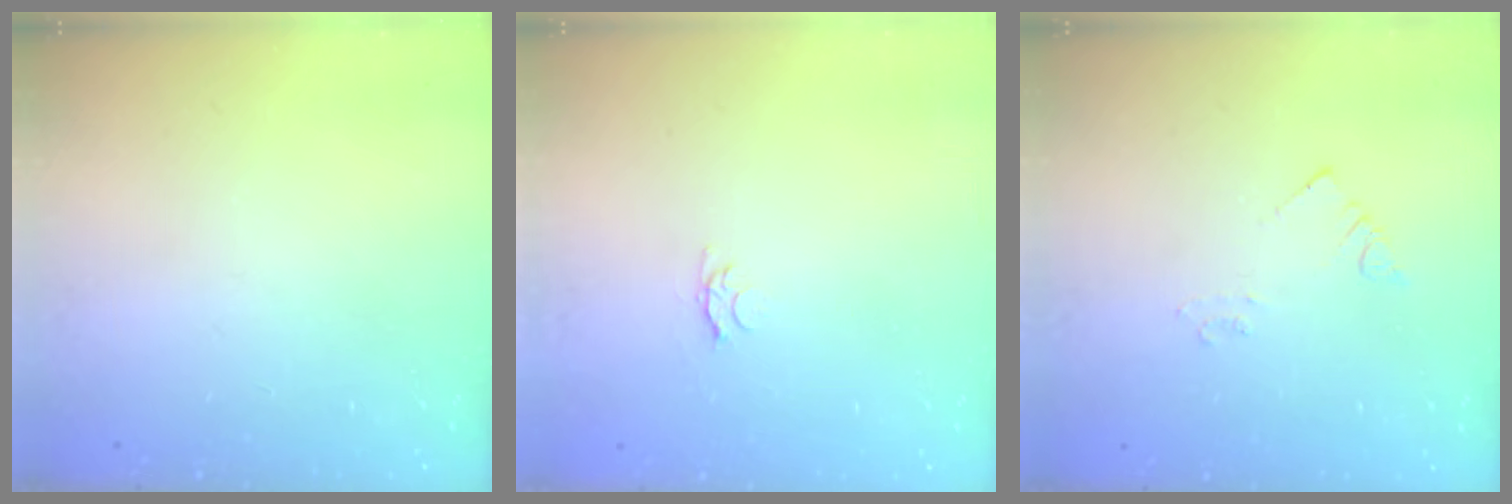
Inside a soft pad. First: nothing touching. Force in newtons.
{"total": 3.3, "press": 3.2, "slide": 0.5}
{"total": 2.1, "press": 2.1, "slide": 0.3}